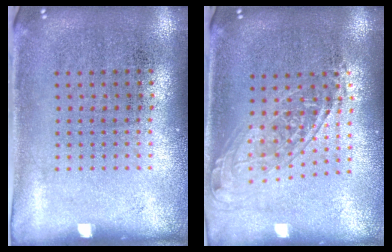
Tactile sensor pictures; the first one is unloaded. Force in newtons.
{"total": 1.5, "press": 1.2, "slide": 0.9}